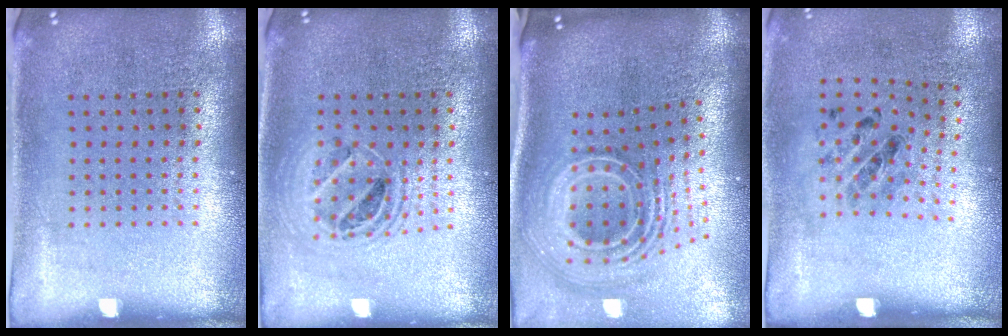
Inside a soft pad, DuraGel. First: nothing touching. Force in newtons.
{"total": 1.4, "press": 1.2, "slide": 0.7}
{"total": 3.2, "press": 2.0, "slide": 2.5}
{"total": 1.3, "press": 0.6, "slide": 1.2}